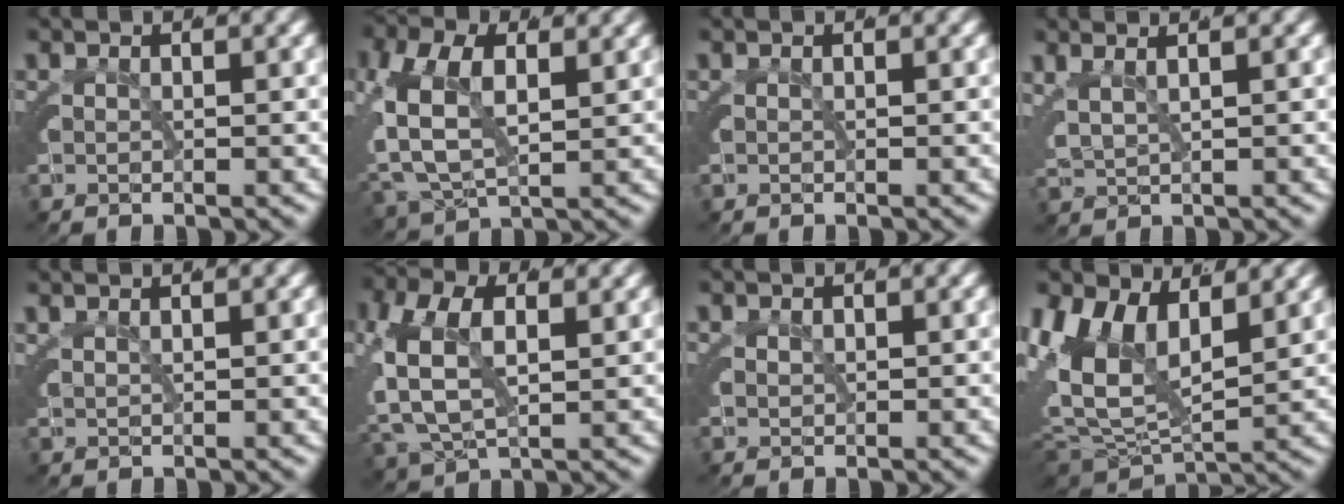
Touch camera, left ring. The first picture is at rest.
{"total": 6.7, "force": [0.9, 5.3, 4.0], "torque": [-0.114, -0.019, 0.016]}
{"total": 0.0}
{"total": 3.6, "force": [1.2, 2.8, 1.9], "torque": [-0.059, -0.005, 0.022]}
{"total": 1.4, "force": [1.1, 0.8, 0.6], "torque": [-0.018, 0.004, 0.016]}
{"total": 5.6, "force": [0.4, 4.4, 3.4], "torque": [-0.102, -0.019, 0.010]}
{"total": 0.6, "force": [0.1, 0.5, 0.0], "torque": [-0.001, -0.005, 0.004]}
{"total": 9.1, "force": [0.8, 6.8, 6.0], "torque": [-0.121, -0.012, 0.012]}